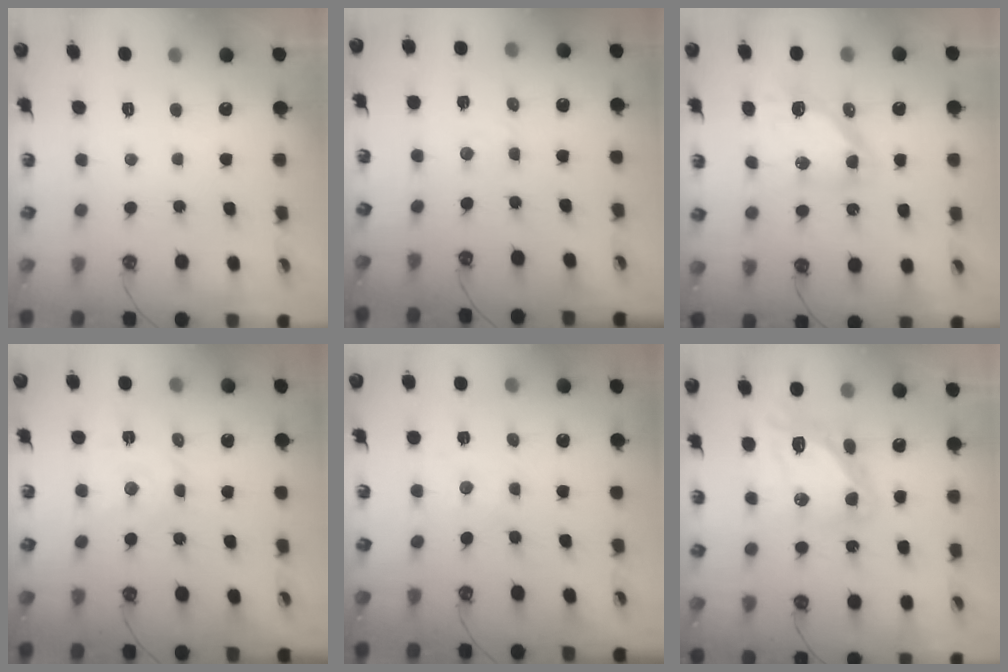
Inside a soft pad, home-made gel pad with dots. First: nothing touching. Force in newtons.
{"total": 3.4, "press": 3.4, "slide": 0.5}
{"total": 10.5, "press": 10.5, "slide": 1.2}
{"total": 4.7, "press": 4.7, "slide": 0.4}
{"total": 0.0}
{"total": 14.0, "press": 13.9, "slide": 1.7}